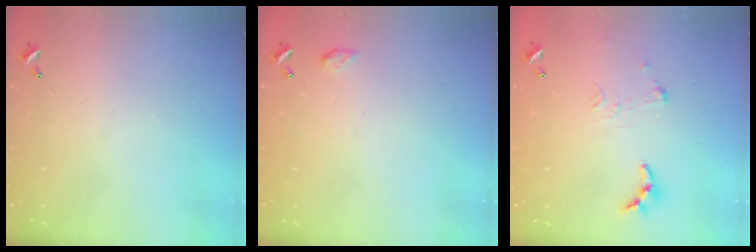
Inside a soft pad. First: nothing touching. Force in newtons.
{"total": 3.2, "press": 3.2, "slide": 0.4}
{"total": 6.3, "press": 6.3, "slide": 0.6}